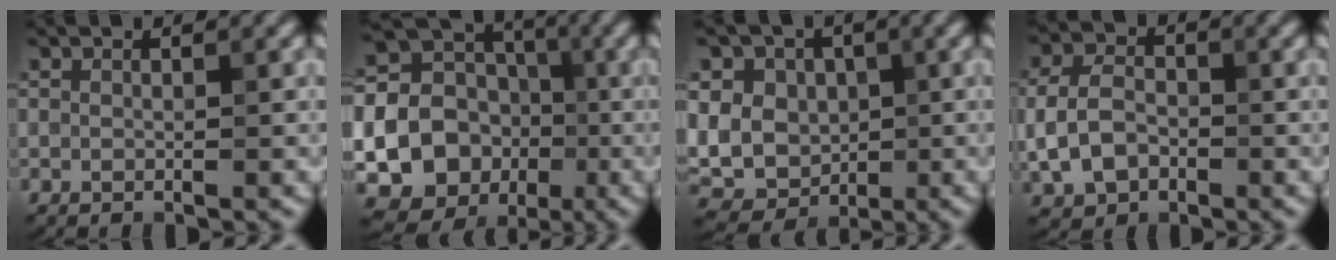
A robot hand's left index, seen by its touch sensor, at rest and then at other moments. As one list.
[{"total": 22.9, "force": [-3.5, 21.4, 7.4], "torque": [-0.180, -0.002, -0.106]}, {"total": 13.6, "force": [2.0, 11.4, 7.1], "torque": [-0.138, 0.043, 0.008]}, {"total": 4.1, "force": [-0.9, 2.9, 2.7], "torque": [-0.064, 0.004, -0.018]}]